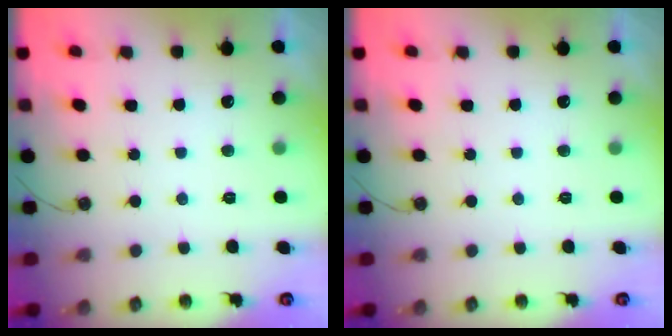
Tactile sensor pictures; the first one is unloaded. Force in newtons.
{"total": 0.0}